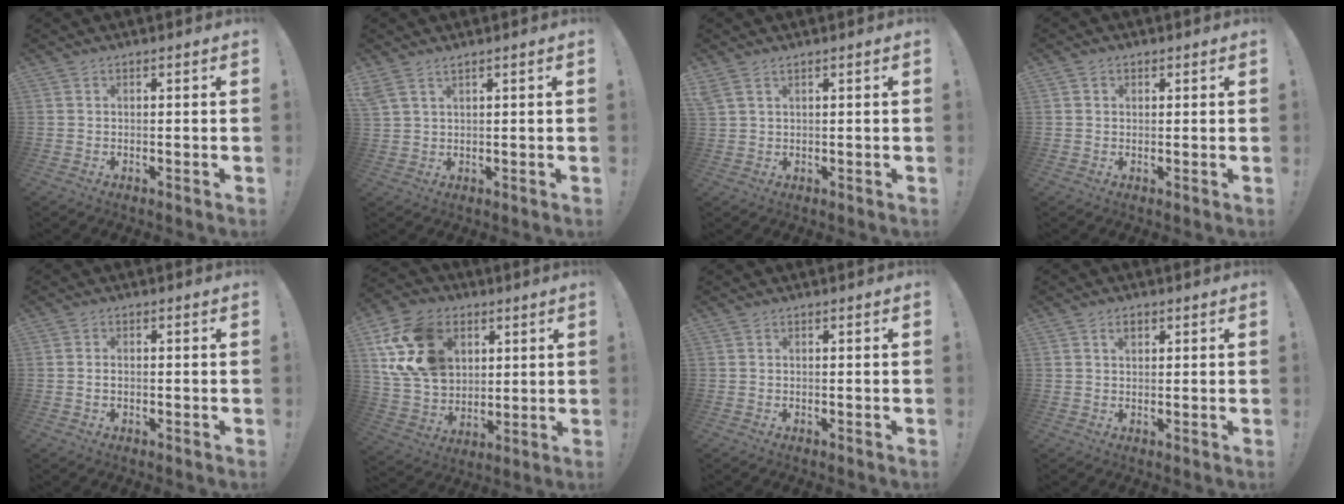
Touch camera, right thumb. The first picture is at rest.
{"total": 3.4, "force": [2.5, 0.7, 2.2], "torque": [-0.051, -0.008, 0.050]}
{"total": 2.6, "force": [1.6, 0.8, 1.9], "torque": [-0.045, -0.001, 0.034]}
{"total": 1.2, "force": [0.4, 1.1, 0.4], "torque": [-0.006, 0.002, 0.007]}
{"total": 1.8, "force": [-0.5, 1.2, 1.3], "torque": [-0.018, 0.004, -0.010]}
{"total": 20.4, "force": [7.5, 15.3, 11.3], "torque": [-0.209, -0.022, 0.149]}
{"total": 0.0}
{"total": 1.1, "force": [0.6, 0.6, 0.7], "torque": [-0.014, 0.002, 0.011]}